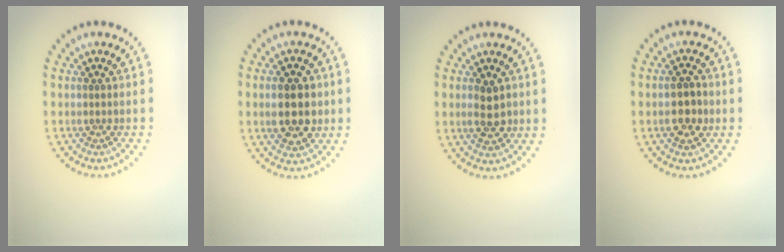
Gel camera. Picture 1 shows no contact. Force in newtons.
{"total": 5.5, "press": 5.5, "slide": 0.3}
{"total": 2.5, "press": 2.5, "slide": 0.1}
{"total": 2.8, "press": 2.8, "slide": 0.3}